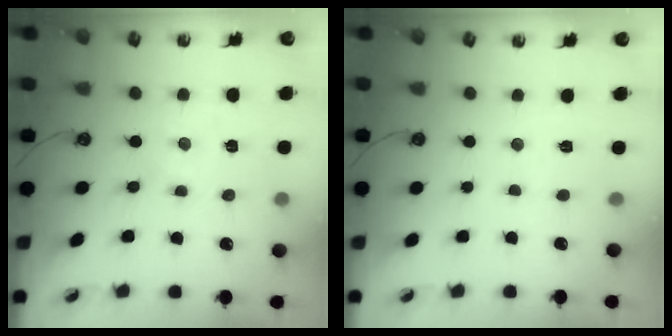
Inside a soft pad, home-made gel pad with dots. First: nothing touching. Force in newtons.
{"total": 3.0, "press": 3.0, "slide": 0.5}